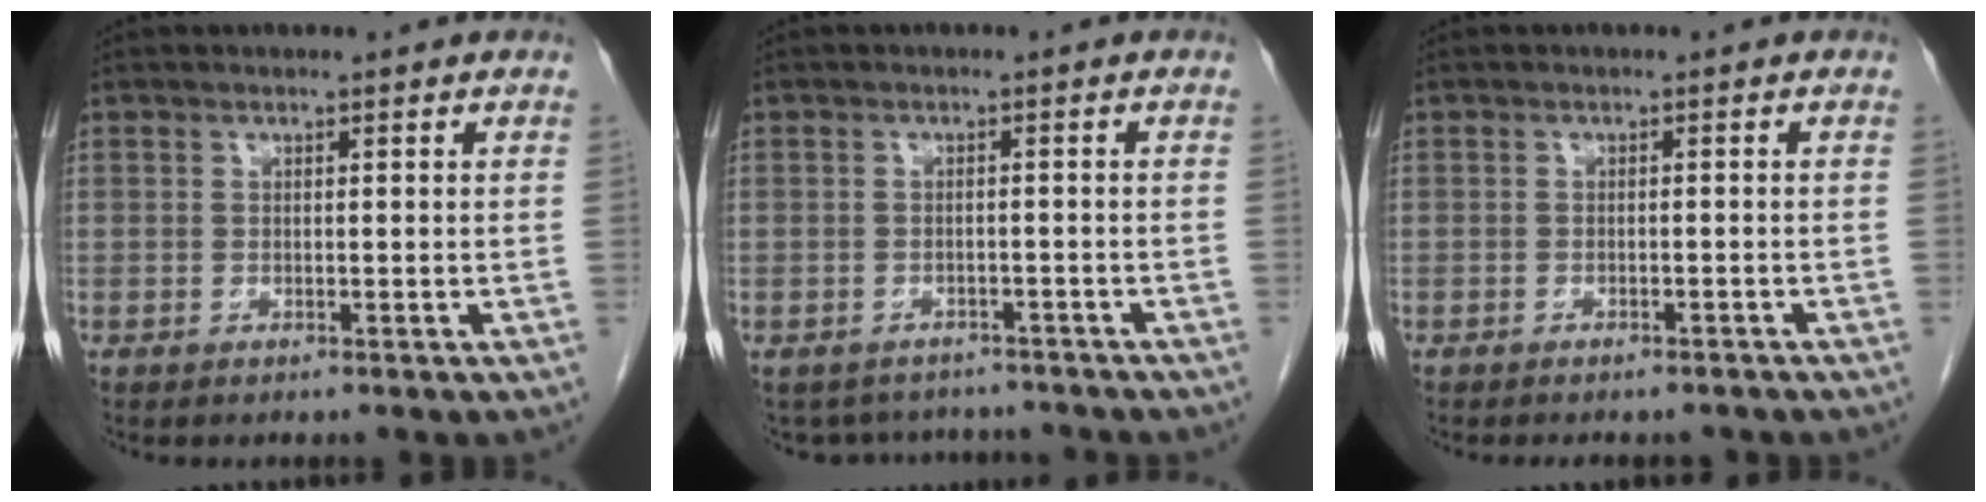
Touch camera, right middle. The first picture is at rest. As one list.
[{"total": 8.5, "force": [-7.7, 3.3, 1.3], "torque": [-0.019, 0.013, -0.092]}, {"total": 5.0, "force": [-4.5, 1.7, 1.3], "torque": [-0.015, 0.000, -0.049]}]